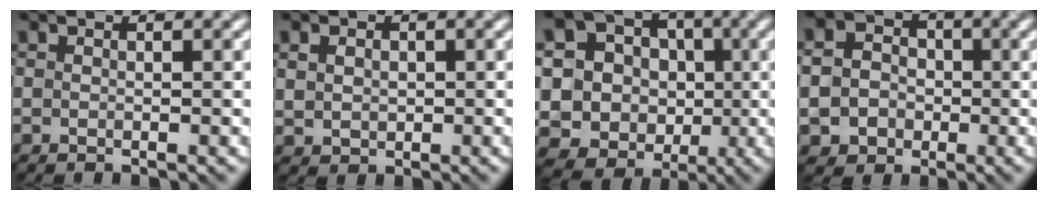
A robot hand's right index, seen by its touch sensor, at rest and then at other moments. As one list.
[{"total": 1.8, "force": [0.4, 1.5, 0.9], "torque": [-0.020, -0.002, 0.011]}, {"total": 14.0, "force": [-1.3, 13.2, 4.5], "torque": [-0.130, 0.022, -0.031]}, {"total": 6.5, "force": [-1.6, 5.9, 2.1], "torque": [-0.024, -0.006, -0.044]}]